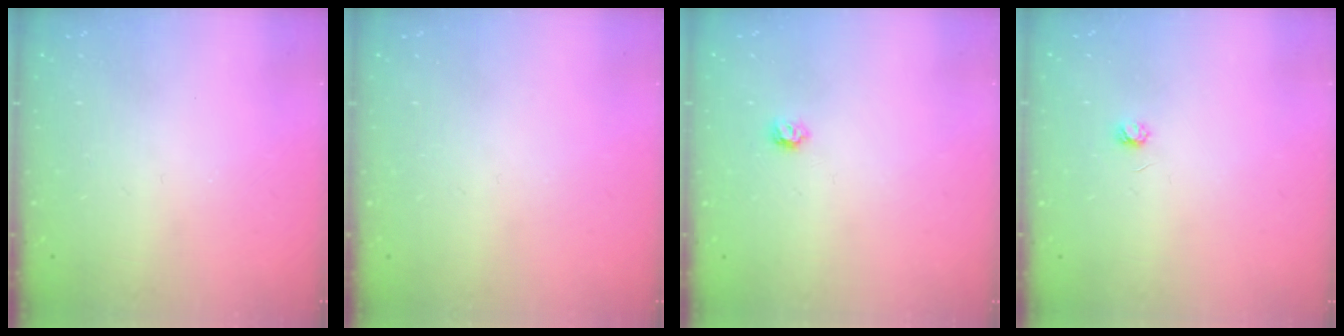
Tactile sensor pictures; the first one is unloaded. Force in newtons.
{"total": 0.0}
{"total": 4.0, "press": 3.9, "slide": 0.6}
{"total": 2.9, "press": 2.9, "slide": 0.3}